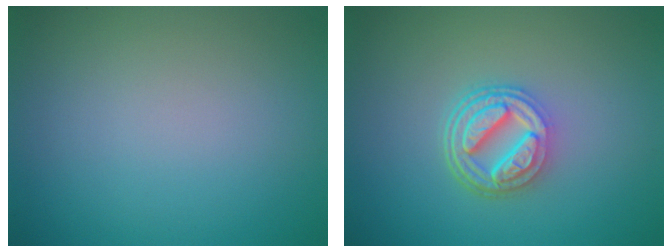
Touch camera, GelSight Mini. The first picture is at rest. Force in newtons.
{"total": 4.9, "press": 3.7, "slide": 3.3}